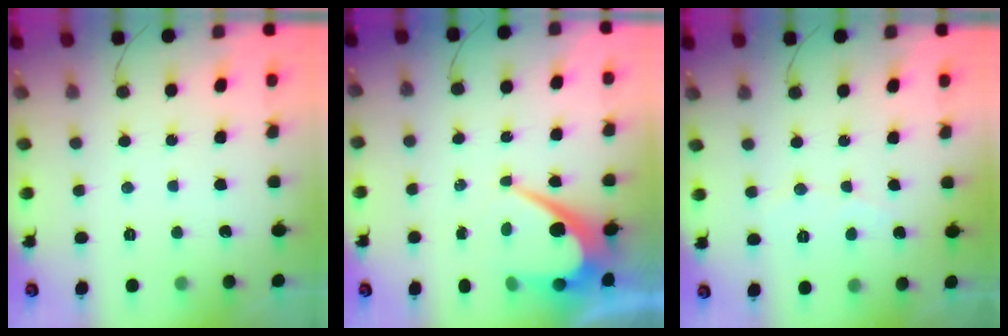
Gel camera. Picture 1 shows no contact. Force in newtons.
{"total": 10.3, "press": 10.2, "slide": 0.6}
{"total": 3.3, "press": 3.3, "slide": 0.3}